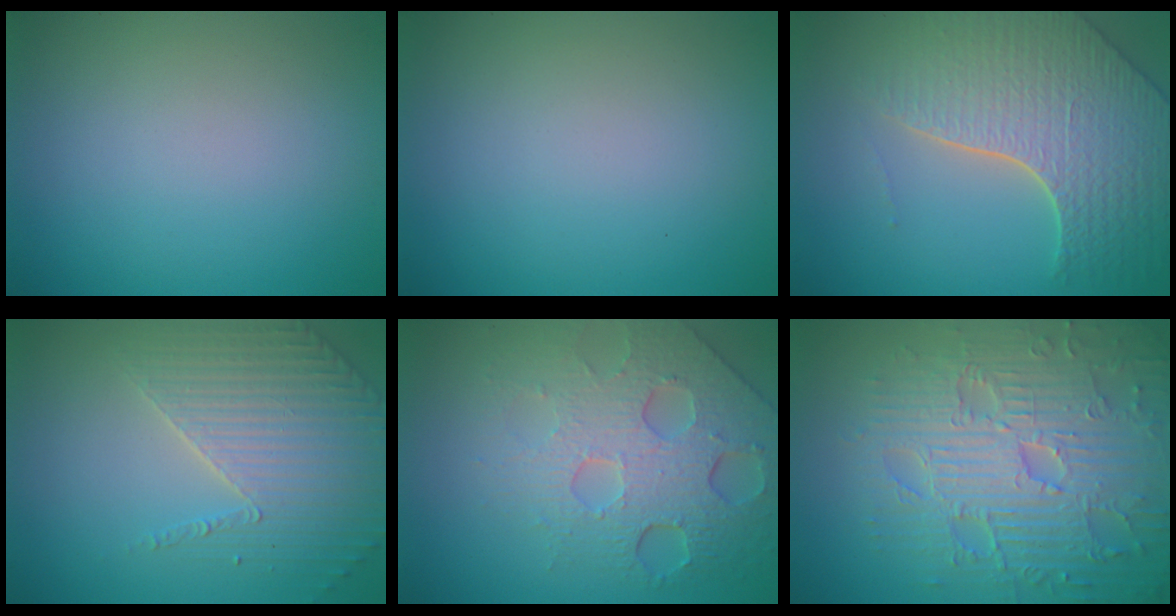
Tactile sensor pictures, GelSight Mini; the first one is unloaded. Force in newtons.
{"total": 0.0}
{"total": 7.0, "press": 5.6, "slide": 4.2}
{"total": 3.7, "press": 3.7, "slide": 0.7}
{"total": 7.9, "press": 5.3, "slide": 5.9}
{"total": 9.6, "press": 6.9, "slide": 6.7}